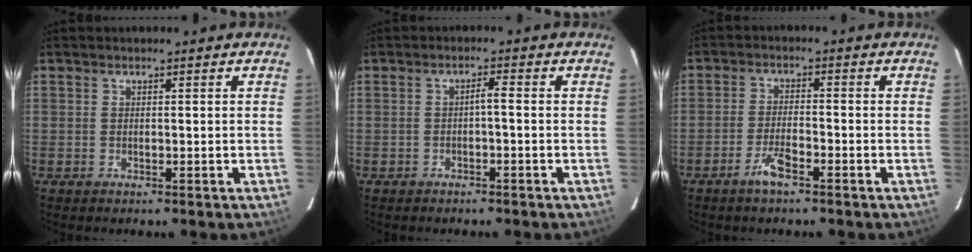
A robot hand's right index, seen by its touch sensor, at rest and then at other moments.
{"total": 1.5, "force": [-0.4, 0.1, 1.5], "torque": [-0.022, 0.004, -0.007]}
{"total": 3.7, "force": [-2.5, 0.5, 2.7], "torque": [-0.053, -0.001, -0.047]}